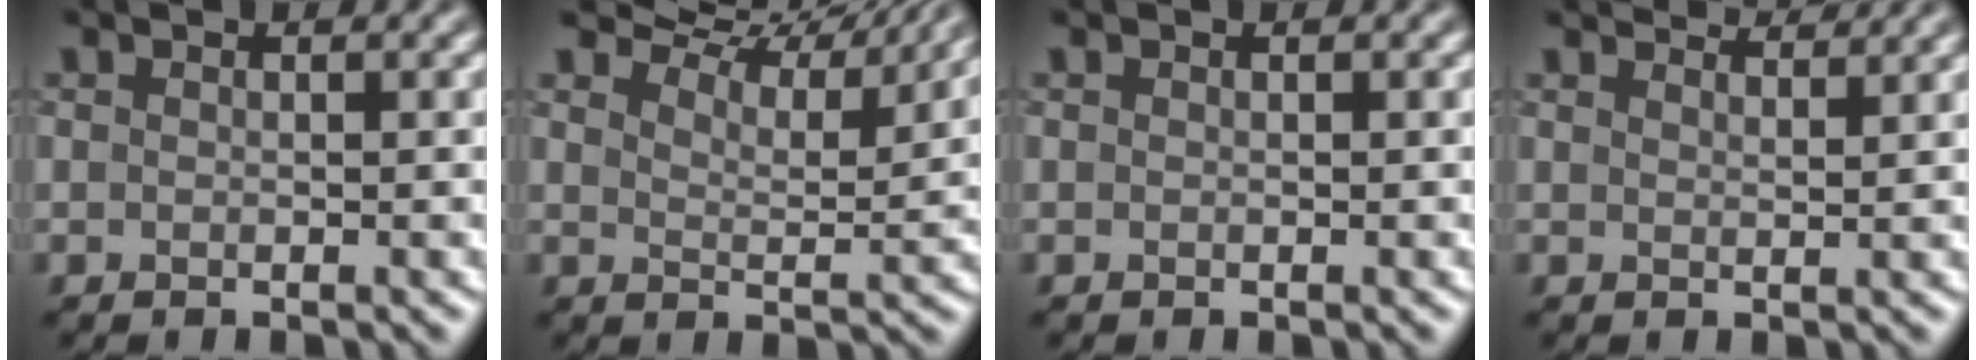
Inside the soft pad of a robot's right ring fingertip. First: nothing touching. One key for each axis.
{"total": 9.4, "fx": 8.7, "fy": 1.8, "fz": 3.2, "tx": -0.058, "ty": 0.006, "tz": 0.105}
{"total": 0.0}
{"total": 3.4, "fx": 3.3, "fy": 0.4, "fz": 1.0, "tx": -0.008, "ty": 0.003, "tz": 0.038}